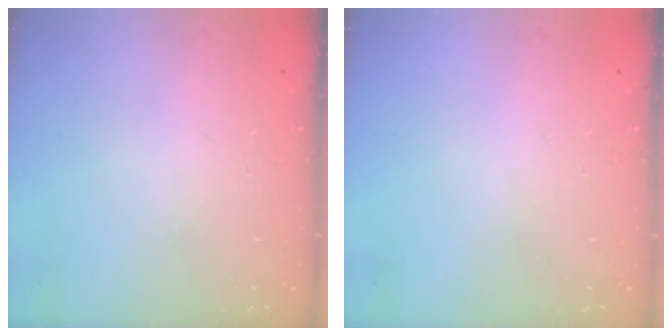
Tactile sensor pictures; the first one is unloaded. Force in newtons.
{"total": 0.0}